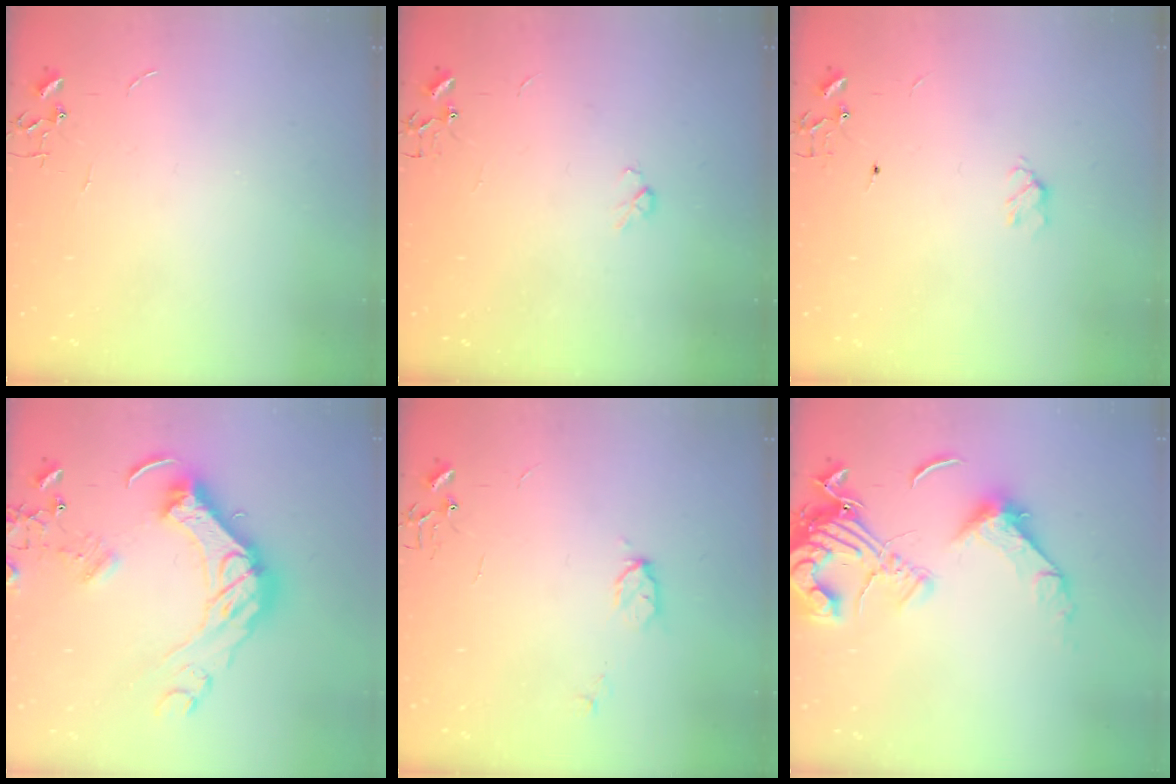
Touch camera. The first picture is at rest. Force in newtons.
{"total": 3.3, "press": 3.3, "slide": 0.6}
{"total": 4.7, "press": 4.7, "slide": 0.6}
{"total": 23.6, "press": 23.4, "slide": 2.4}
{"total": 5.6, "press": 5.6, "slide": 0.7}
{"total": 19.8, "press": 19.7, "slide": 2.1}